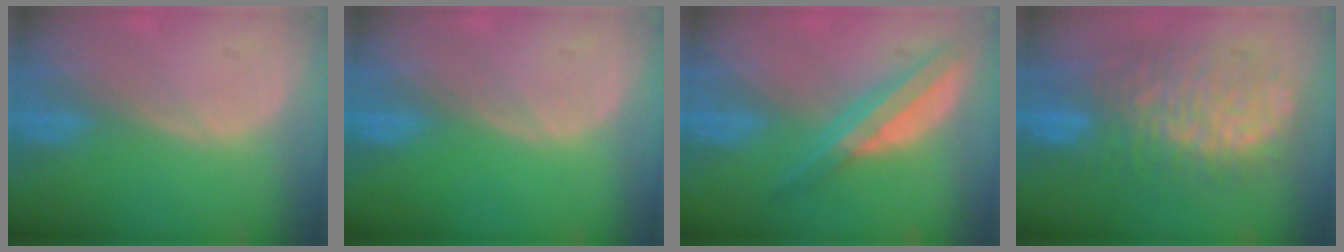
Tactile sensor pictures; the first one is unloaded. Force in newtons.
{"total": 0.0}
{"total": 6.8, "press": 5.8, "slide": 3.4}
{"total": 12.3, "press": 12.2, "slide": 1.5}